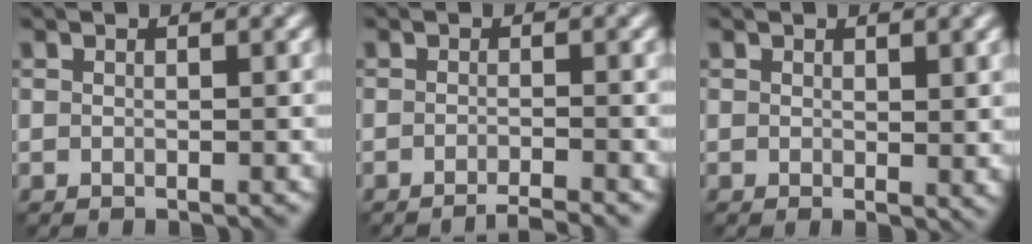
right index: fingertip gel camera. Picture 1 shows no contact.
{"total": 2.6, "force": [-2.2, 0.1, 1.3], "torque": [-0.024, -0.001, -0.040]}
{"total": 1.6, "force": [0.3, 0.6, 1.5], "torque": [-0.026, -0.007, 0.010]}